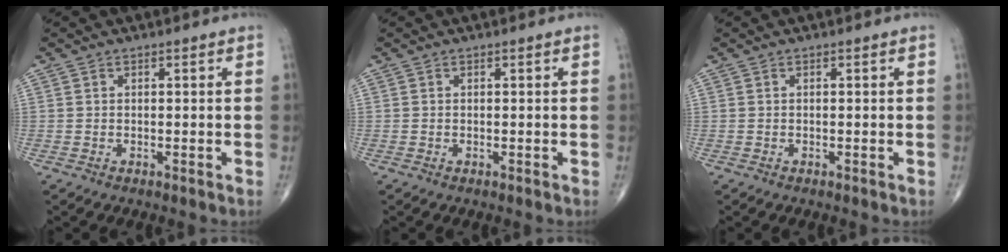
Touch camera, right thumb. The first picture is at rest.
{"total": 0.0}
{"total": 0.0}